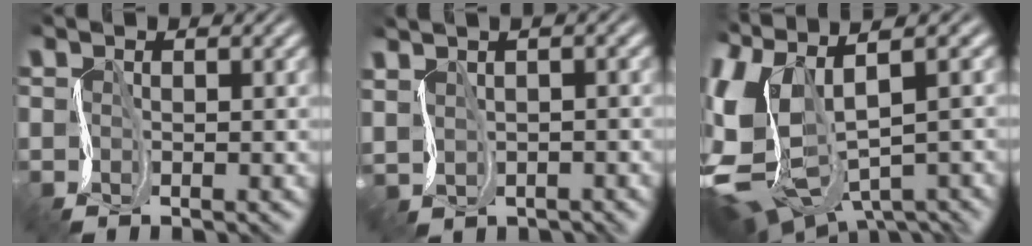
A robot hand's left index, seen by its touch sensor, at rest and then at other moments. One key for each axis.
{"total": 1.0, "fx": -0.1, "fy": -0.7, "fz": -0.6, "tx": 0.000, "ty": -0.014, "tz": 0.012}
{"total": 8.5, "fx": -0.1, "fy": 4.7, "fz": 7.1, "tx": -0.187, "ty": -0.015, "tz": 0.017}